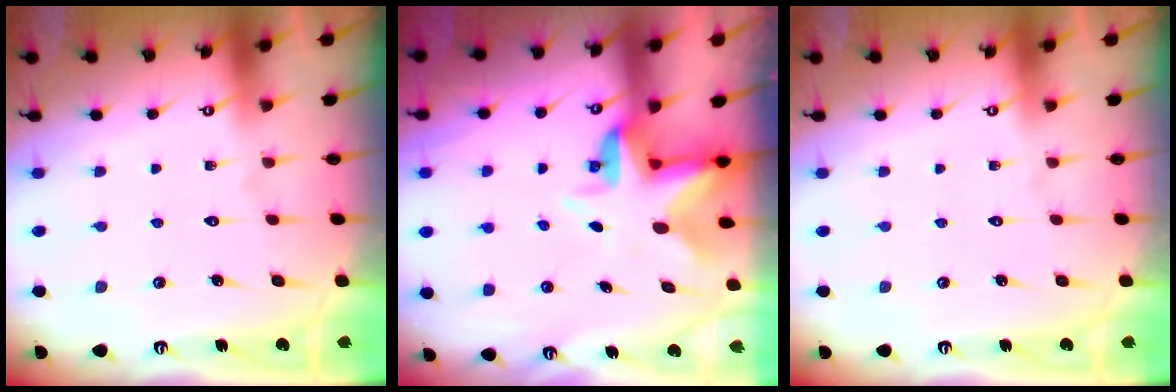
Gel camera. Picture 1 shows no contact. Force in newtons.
{"total": 5.1, "press": 5.1, "slide": 0.6}
{"total": 0.0}